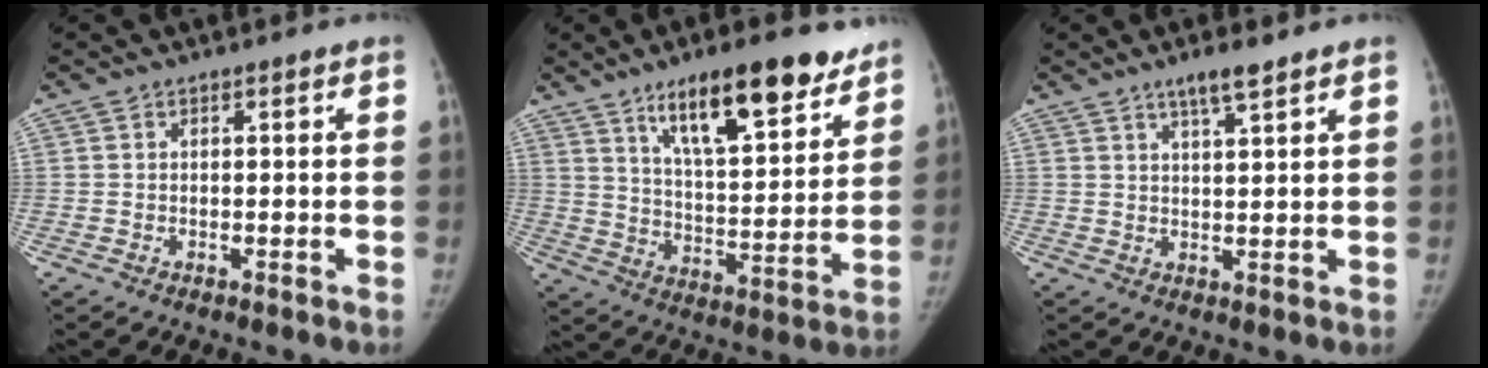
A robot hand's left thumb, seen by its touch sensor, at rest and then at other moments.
{"total": 18.8, "force": [12.2, 5.7, 13.0], "torque": [-0.163, -0.058, 0.201]}
{"total": 4.3, "force": [3.1, 0.5, 3.0], "torque": [-0.051, -0.018, 0.056]}